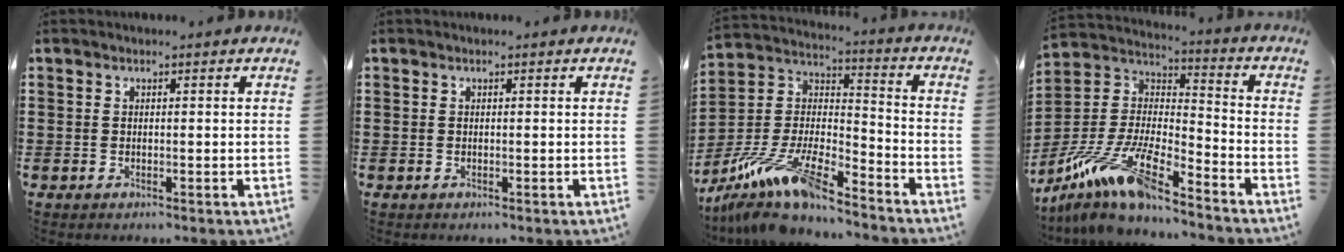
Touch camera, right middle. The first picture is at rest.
{"total": 0.0}
{"total": 12.1, "force": [-10.5, 1.4, 5.8], "torque": [-0.128, 0.007, -0.211]}
{"total": 11.9, "force": [-9.7, 1.3, 6.9], "torque": [-0.164, -0.003, -0.201]}